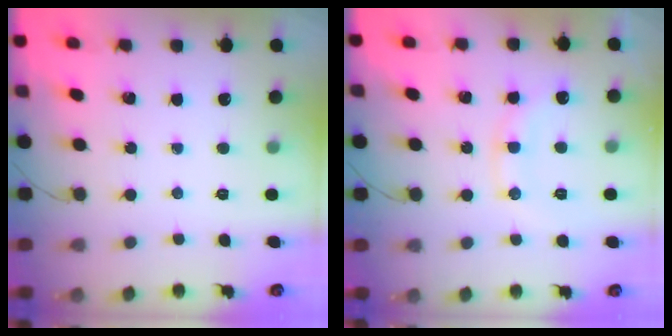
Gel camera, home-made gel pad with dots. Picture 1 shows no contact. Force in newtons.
{"total": 10.6, "press": 10.6, "slide": 0.1}